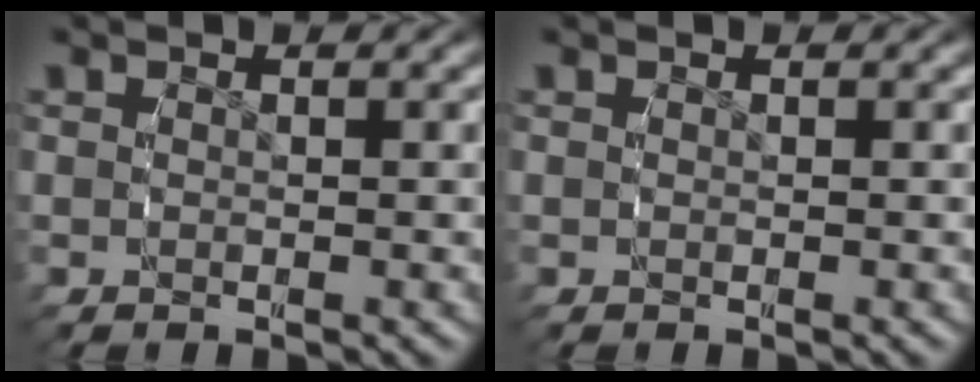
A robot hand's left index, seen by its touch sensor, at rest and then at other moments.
{"total": 0.0}